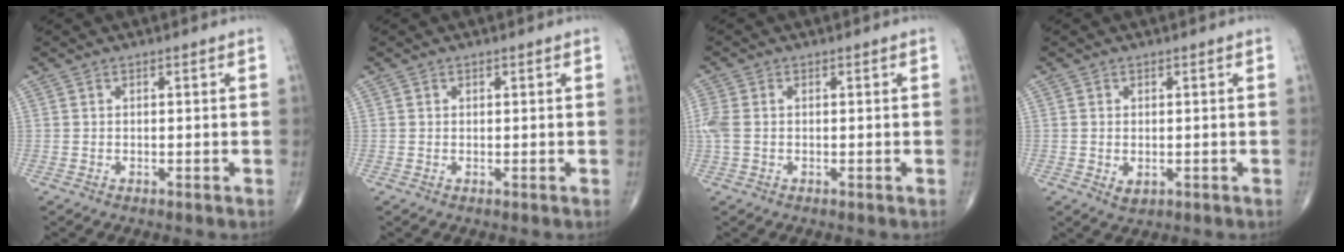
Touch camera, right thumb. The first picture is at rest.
{"total": 0.0}
{"total": 4.0, "force": [-0.1, 2.6, 3.0], "torque": [-0.102, 0.011, -0.001]}
{"total": 2.1, "force": [-0.3, 1.4, 1.5], "torque": [-0.025, -0.005, 0.000]}